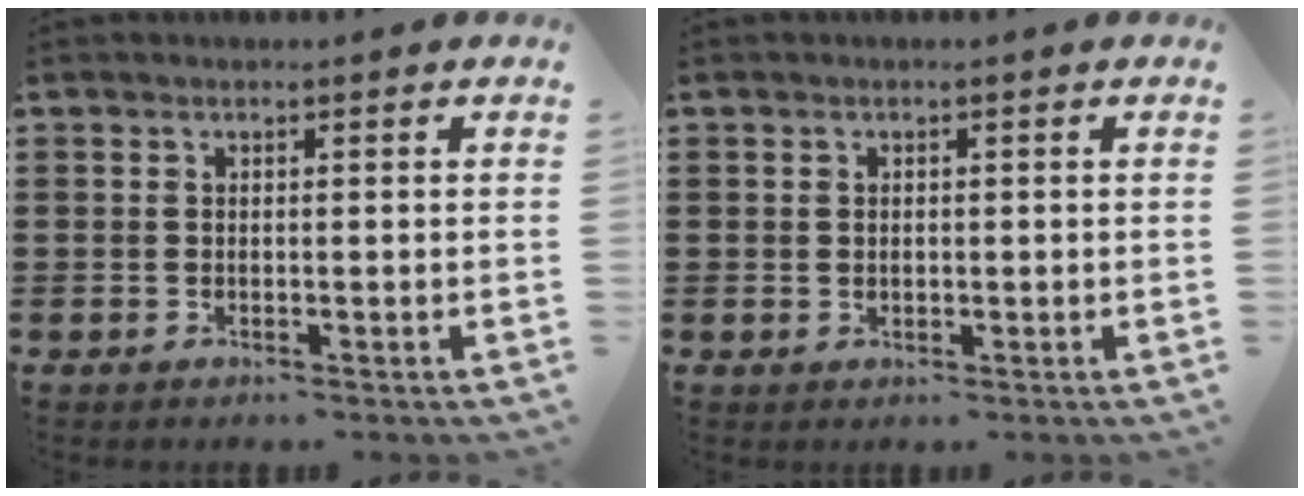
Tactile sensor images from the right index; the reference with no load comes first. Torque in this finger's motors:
{"motor_torque": [-0.28, 0.57, -0.07, -0.01]}